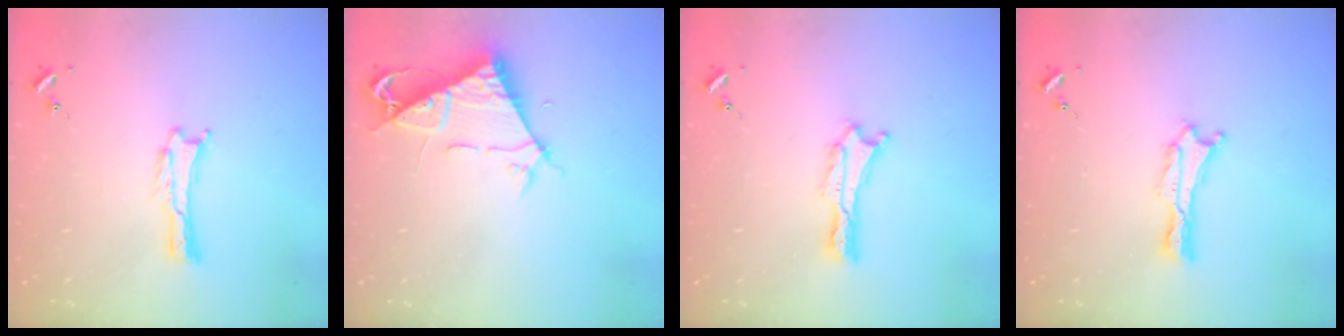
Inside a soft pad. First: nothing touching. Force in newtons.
{"total": 7.6, "press": 7.5, "slide": 1.0}
{"total": 0.7, "press": 0.7, "slide": 0.1}
{"total": 0.7, "press": 0.7, "slide": 0.2}